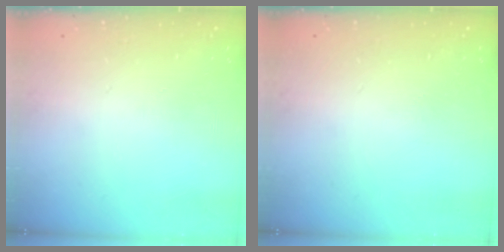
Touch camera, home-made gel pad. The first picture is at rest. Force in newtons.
{"total": 0.0}